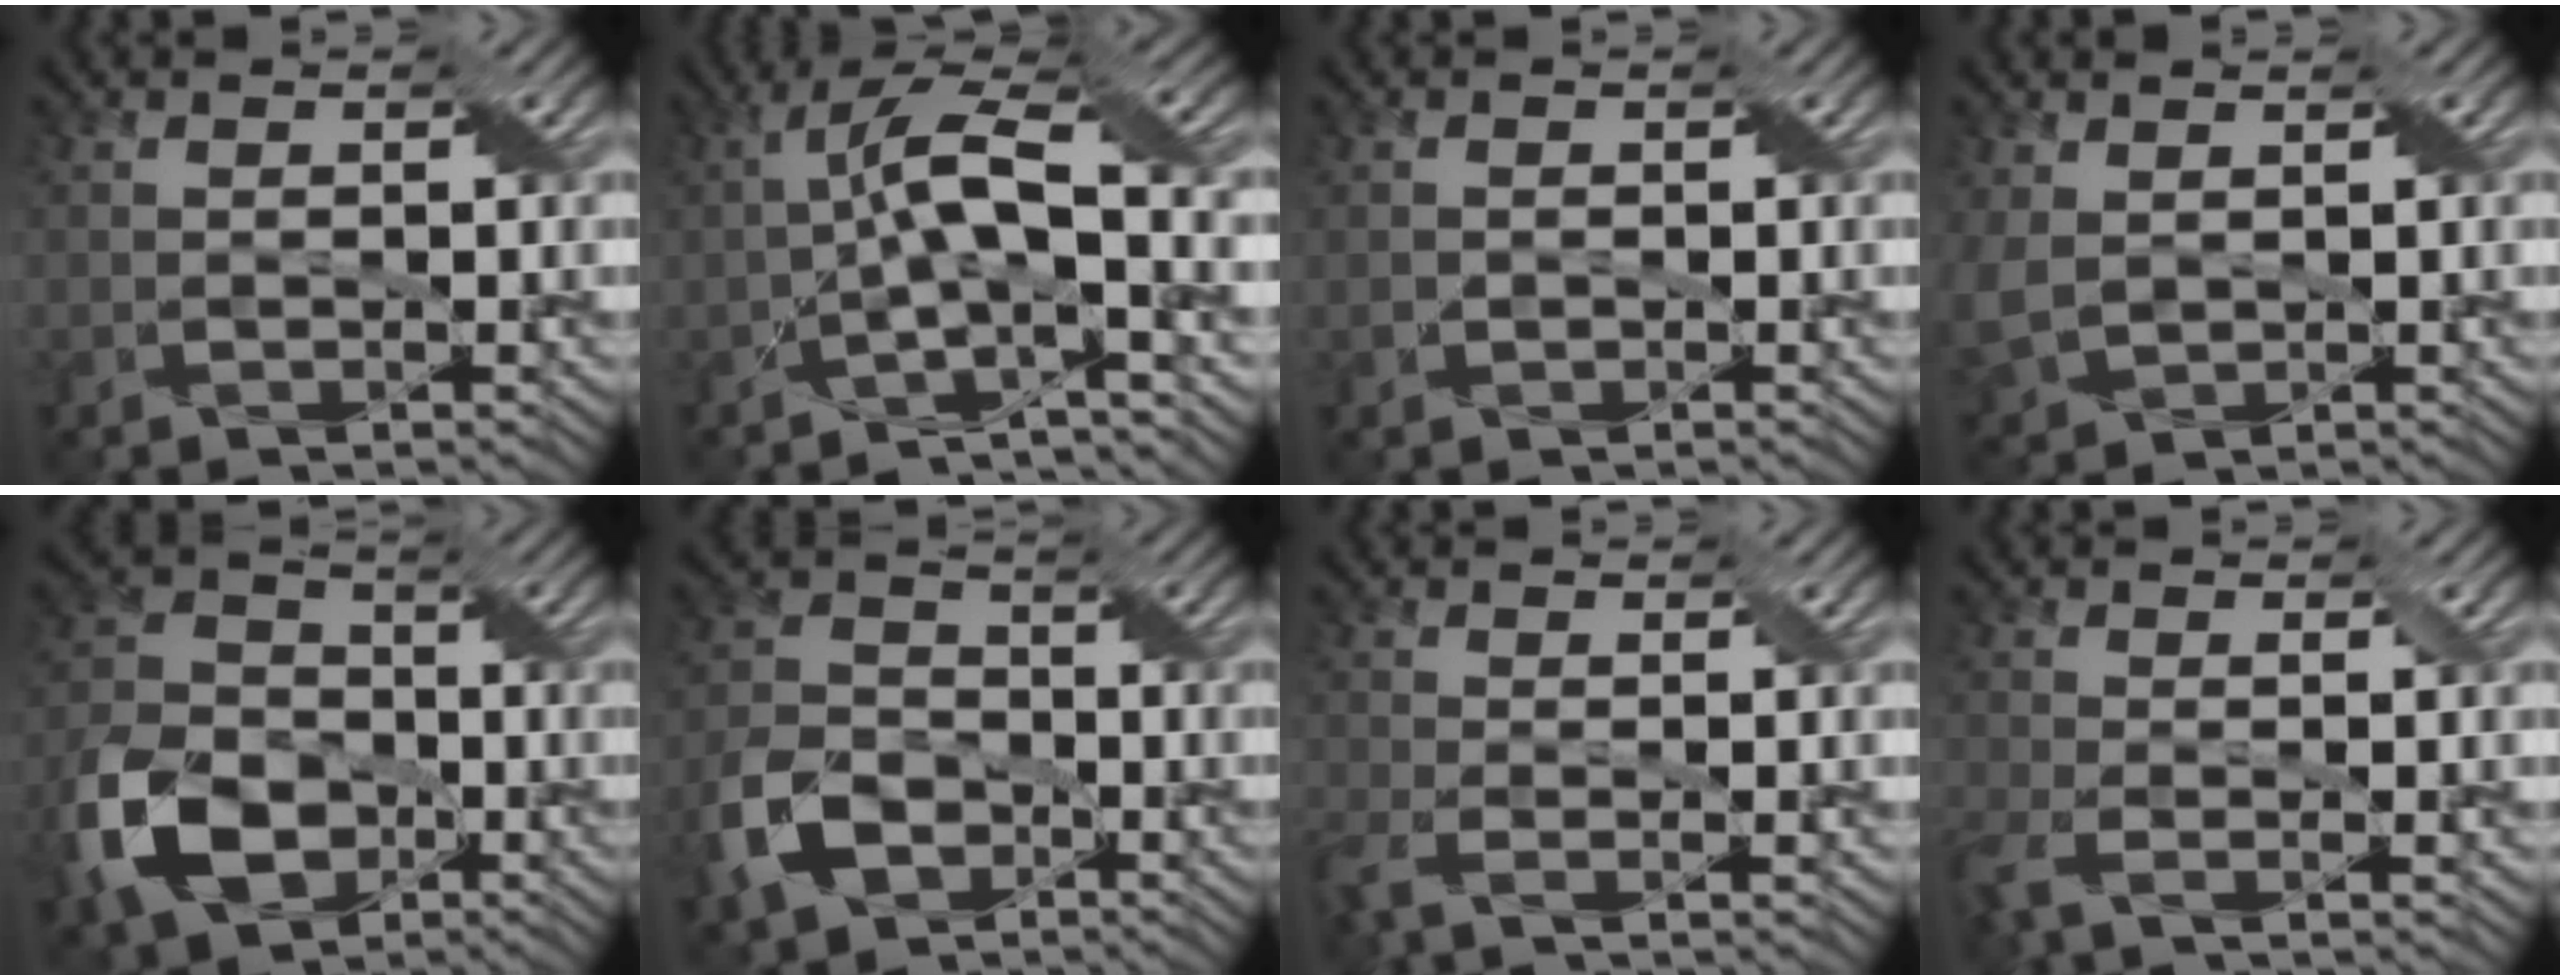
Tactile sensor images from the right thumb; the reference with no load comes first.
{"total": 9.3, "force": [-1.8, 2.6, 8.7], "torque": [-0.161, 0.012, -0.045]}
{"total": 0.6, "force": [-0.4, 0.4, -0.2], "torque": [0.001, -0.003, -0.008]}
{"total": 4.0, "force": [0.8, 2.9, 2.6], "torque": [-0.077, -0.003, 0.020]}
{"total": 12.0, "force": [-5.3, 8.5, 6.6], "torque": [-0.165, -0.013, -0.123]}
{"total": 8.1, "force": [-4.4, 5.5, 3.9], "torque": [-0.098, -0.009, -0.104]}
{"total": 3.6, "force": [-1.8, 1.1, 2.9], "torque": [-0.078, -0.006, -0.045]}
{"total": 3.9, "force": [-1.9, 1.4, 3.2], "torque": [-0.085, -0.006, -0.046]}